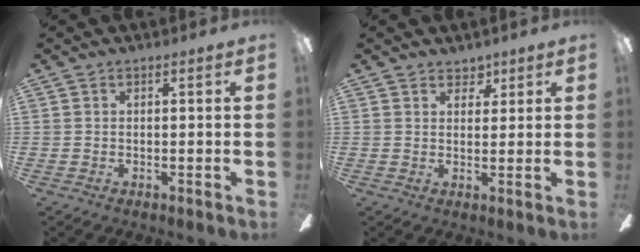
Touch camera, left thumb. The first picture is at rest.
{"total": 3.6, "force": [2.7, 2.2, 0.8], "torque": [-0.001, -0.011, 0.045]}